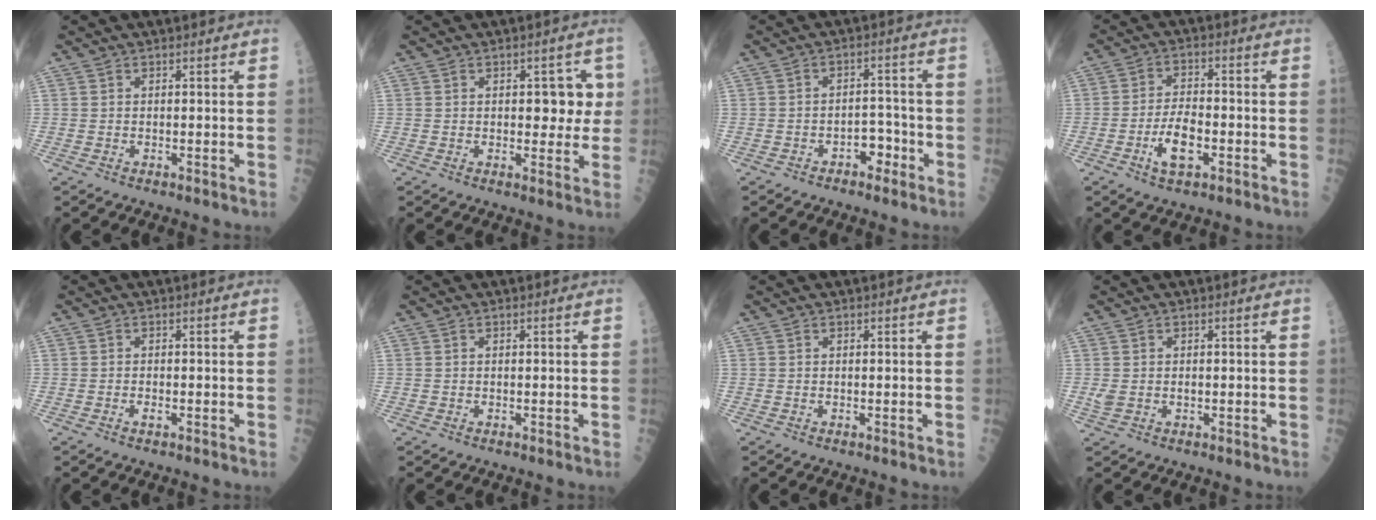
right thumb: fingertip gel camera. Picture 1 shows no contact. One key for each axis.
{"total": 5.8, "fx": 1.0, "fy": 3.5, "fz": 4.5, "tx": -0.011, "ty": 0.003, "tz": 0.010}
{"total": 4.1, "fx": -2.2, "fy": 2.6, "fz": 2.4, "tx": -0.010, "ty": 0.026, "tz": -0.035}
{"total": 7.1, "fx": -2.6, "fy": 3.1, "fz": 5.8, "tx": -0.104, "ty": 0.016, "tz": -0.046}
{"total": 0.7, "fx": -0.3, "fy": 0.3, "fz": 0.6, "tx": -0.010, "ty": 0.002, "tz": -0.005}
{"total": 0.0}
{"total": 0.0}
{"total": 2.3, "fx": -0.1, "fy": 1.6, "fz": 1.7, "tx": -0.041, "ty": 0.008, "tz": 0.001}